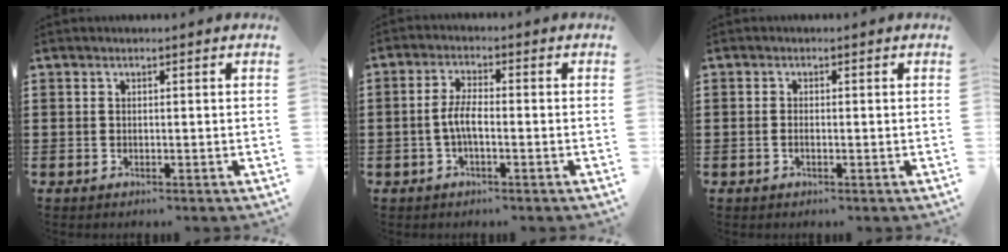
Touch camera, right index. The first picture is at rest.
{"total": 3.9, "force": [-1.1, 1.0, 3.6], "torque": [-0.084, -0.003, -0.029]}
{"total": 0.8, "force": [-0.5, 0.0, 0.6], "torque": [-0.014, -0.007, -0.007]}